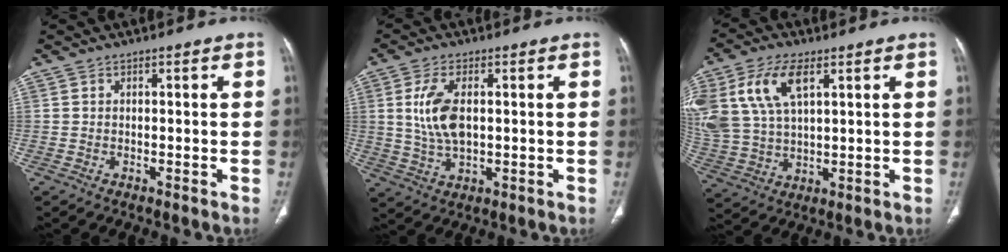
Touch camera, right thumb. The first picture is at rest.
{"total": 9.7, "force": [1.4, 5.1, 8.1], "torque": [-0.171, -0.005, 0.035]}
{"total": 15.6, "force": [6.3, 8.4, 11.5], "torque": [-0.250, -0.007, 0.130]}